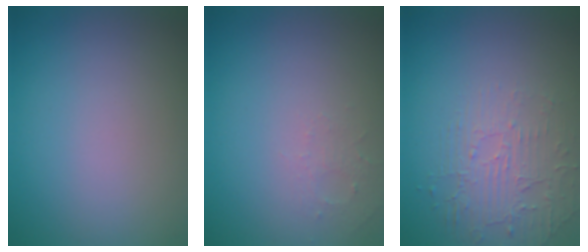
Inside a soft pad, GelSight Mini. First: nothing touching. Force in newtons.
{"total": 1.2, "press": 1.2, "slide": 0.3}
{"total": 2.1, "press": 1.3, "slide": 1.7}